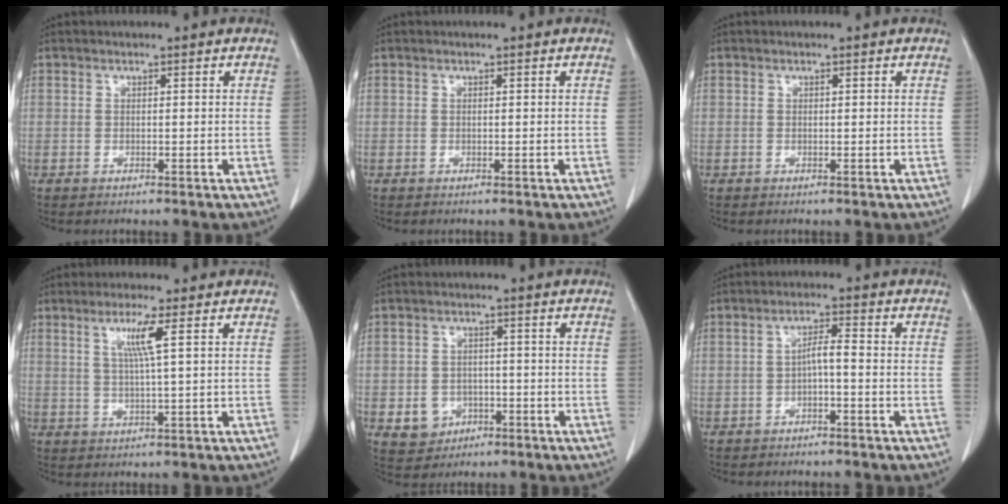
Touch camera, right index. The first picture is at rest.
{"total": 0.0}
{"total": 0.0}
{"total": 4.5, "force": [1.6, -0.7, 4.1], "torque": [-0.084, -0.002, 0.032]}
{"total": 5.0, "force": [-1.6, 4.5, 1.5], "torque": [-0.017, 0.007, -0.014]}
{"total": 2.9, "force": [-0.7, 0.6, 2.8], "torque": [-0.049, 0.010, -0.012]}